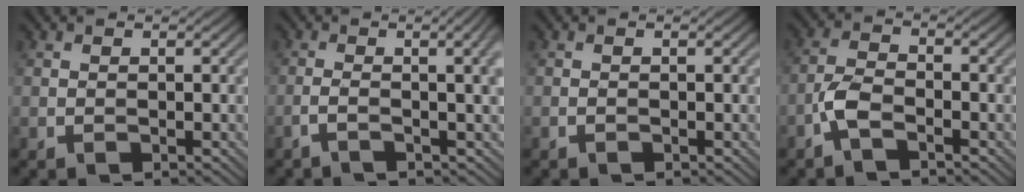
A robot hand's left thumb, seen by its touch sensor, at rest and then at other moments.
{"total": 6.6, "force": [-0.4, 1.8, 6.4], "torque": [-0.078, 0.008, -0.015]}
{"total": 0.8, "force": [-0.2, 0.0, 0.8], "torque": [-0.016, 0.003, -0.006]}
{"total": 3.7, "force": [-2.2, 1.2, 2.7], "torque": [-0.066, 0.007, -0.057]}